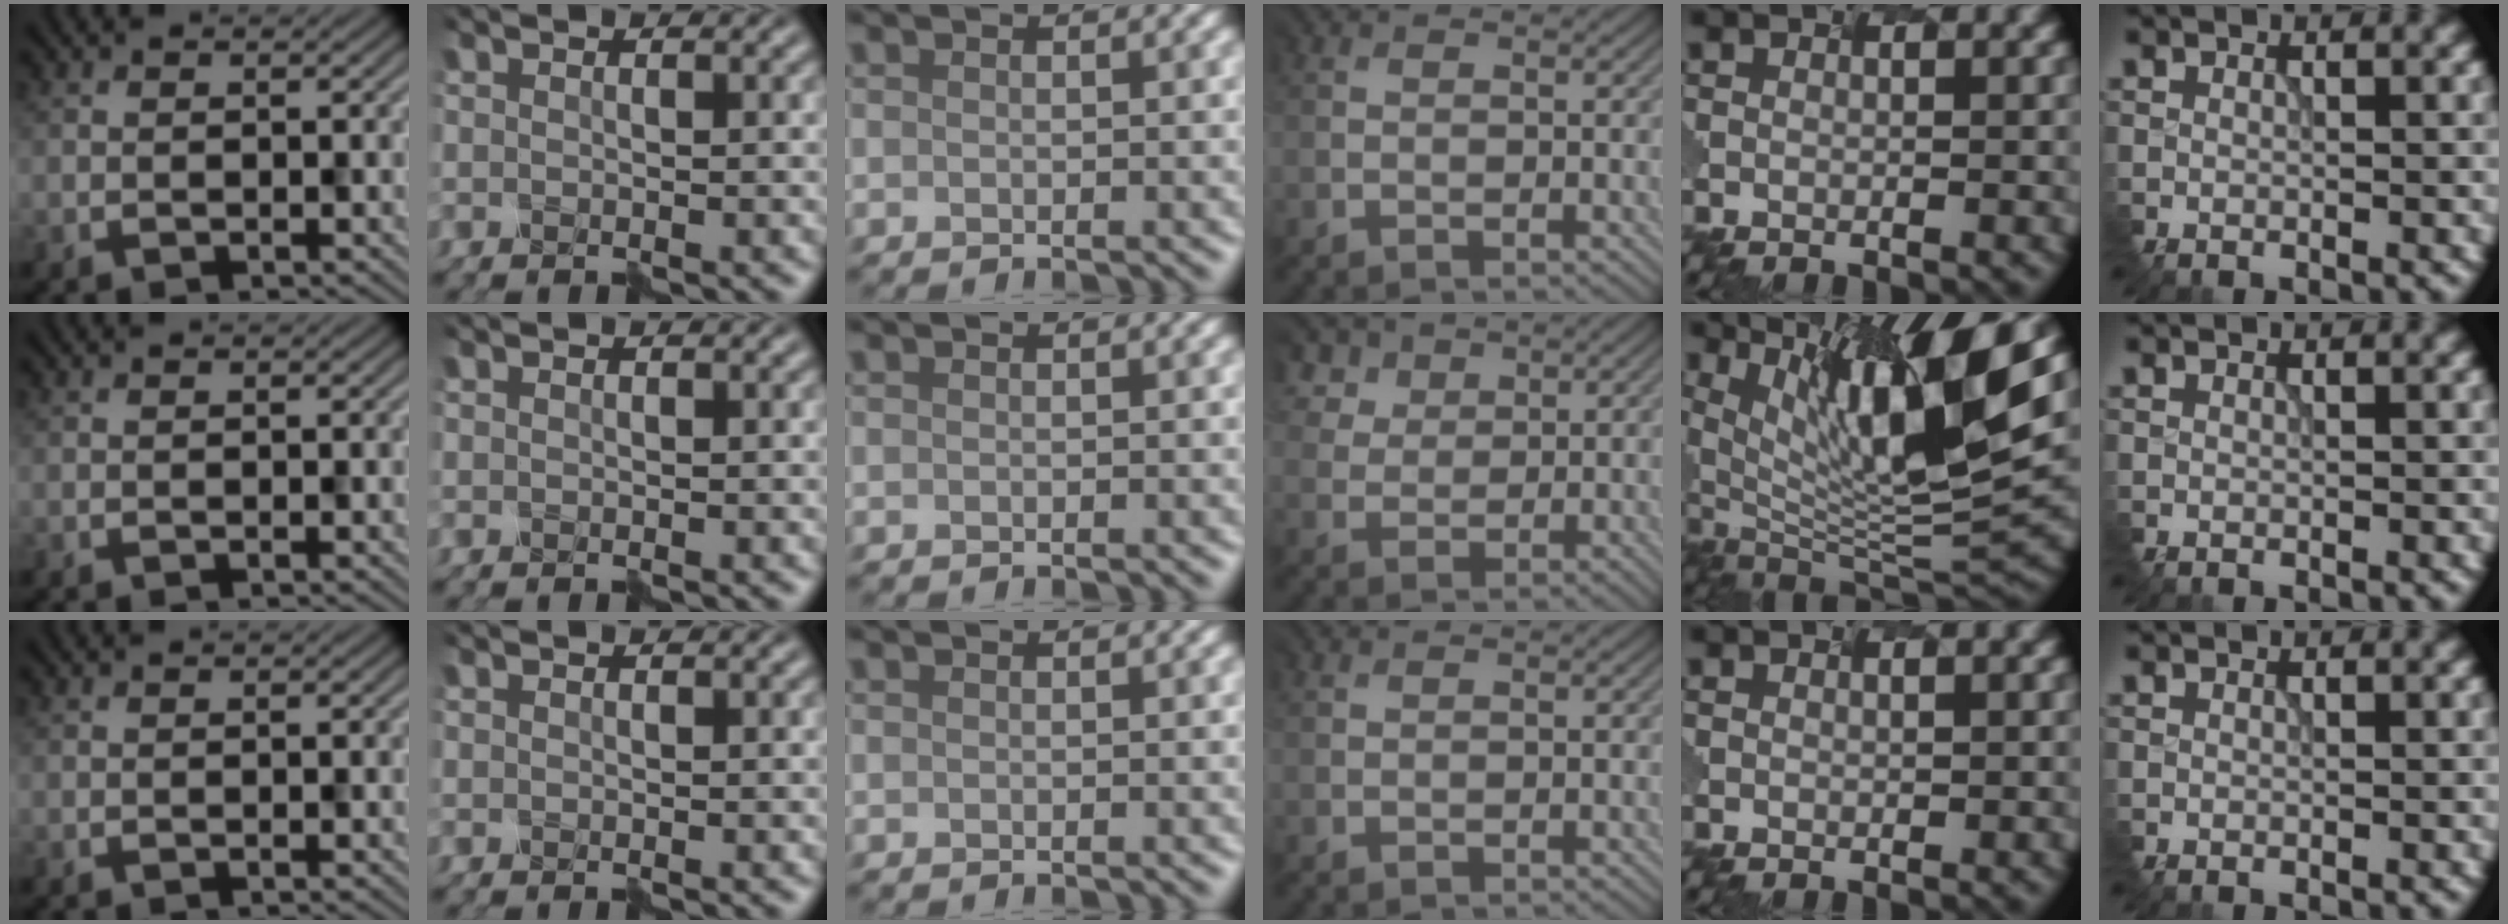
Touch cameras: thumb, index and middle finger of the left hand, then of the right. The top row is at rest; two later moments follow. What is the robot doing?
{"motion": "disassemble", "object": "velcro strap"}